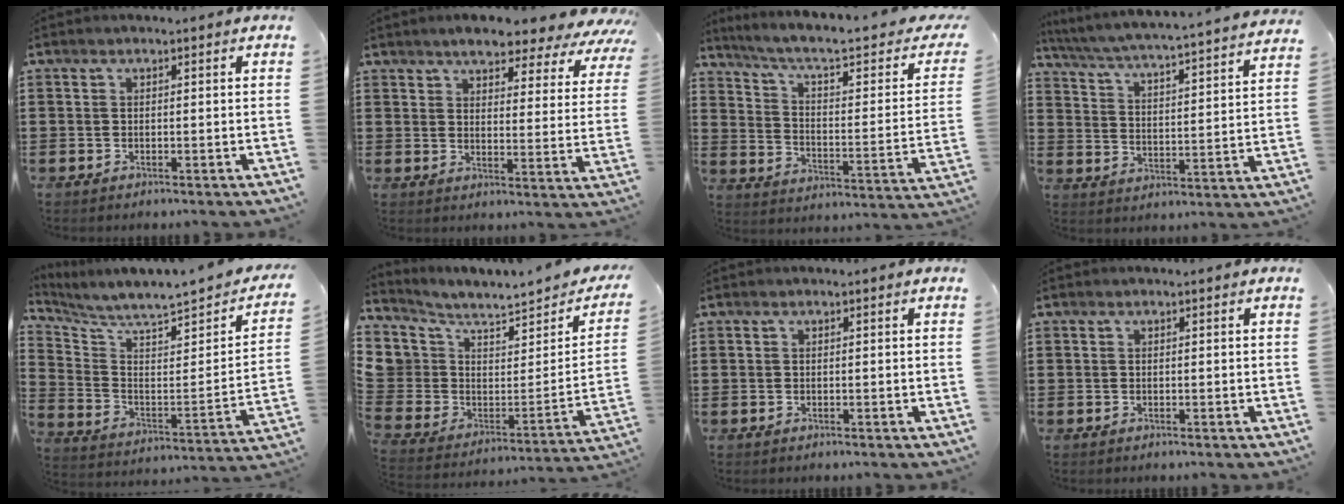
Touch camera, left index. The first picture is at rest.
{"total": 5.7, "force": [5.1, 1.0, 2.1], "torque": [-0.050, -0.030, 0.084]}
{"total": 6.1, "force": [4.1, 1.2, 4.3], "torque": [-0.095, -0.031, 0.062]}
{"total": 4.1, "force": [3.7, -1.0, 1.4], "torque": [-0.049, -0.042, 0.052]}
{"total": 4.6, "force": [4.3, -0.2, 1.8], "torque": [-0.063, -0.055, 0.063]}
{"total": 3.8, "force": [2.7, 2.7, -0.3], "torque": [-0.042, -0.044, 0.042]}
{"total": 0.0}
{"total": 0.0}